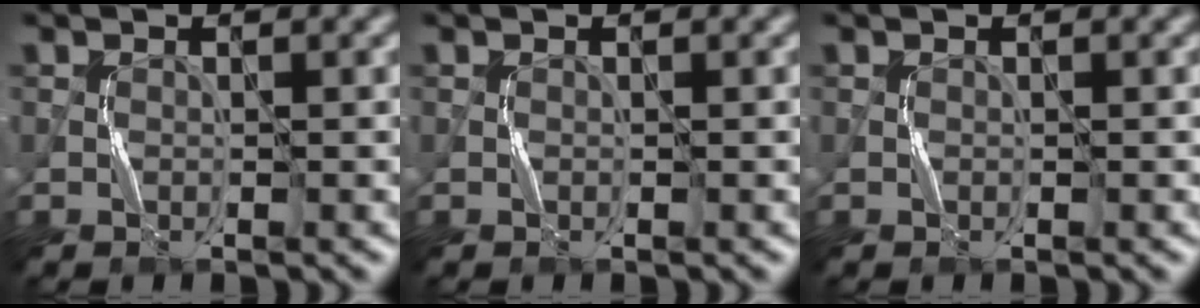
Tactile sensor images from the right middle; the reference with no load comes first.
{"total": 0.0}
{"total": 0.0}